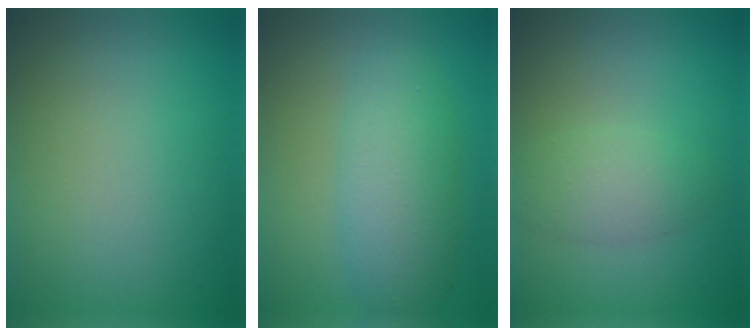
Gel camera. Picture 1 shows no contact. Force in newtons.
{"total": 4.6, "press": 4.6, "slide": 0.1}
{"total": 2.8, "press": 2.8, "slide": 0.2}